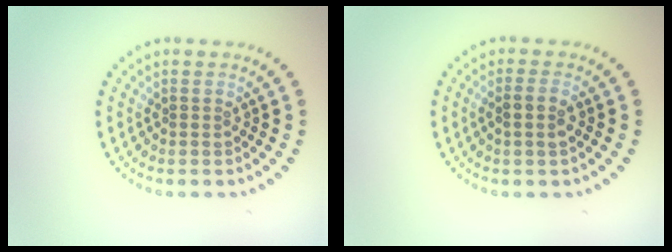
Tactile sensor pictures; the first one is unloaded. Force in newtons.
{"total": 1.7, "press": 1.5, "slide": 0.7}